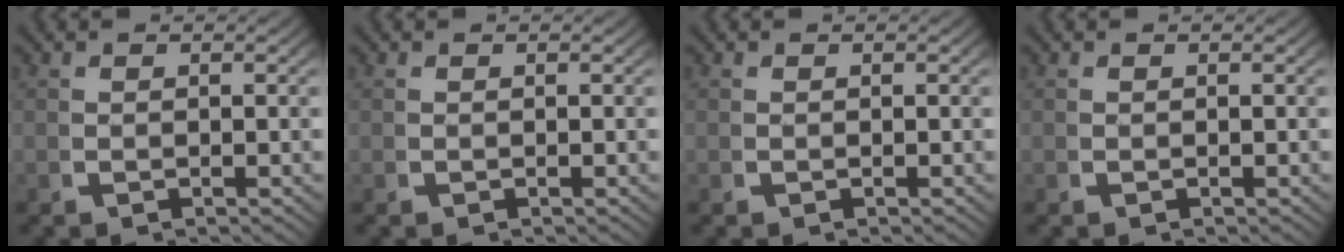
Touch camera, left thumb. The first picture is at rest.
{"total": 0.0}
{"total": 0.0}
{"total": 0.0}